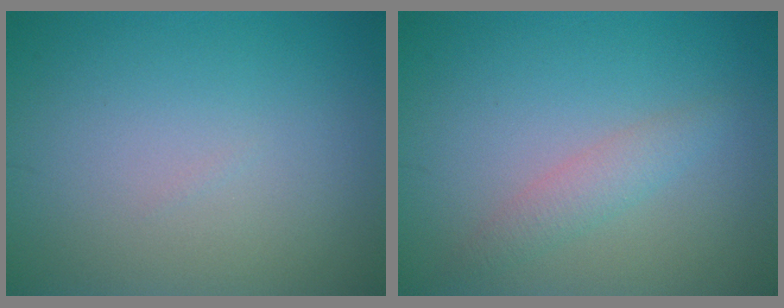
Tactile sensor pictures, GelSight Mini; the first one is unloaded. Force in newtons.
{"total": 1.9, "press": 1.9, "slide": 0.1}